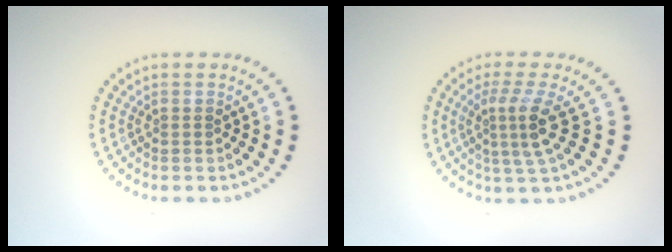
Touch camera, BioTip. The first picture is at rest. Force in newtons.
{"total": 3.3, "press": 2.3, "slide": 2.4}